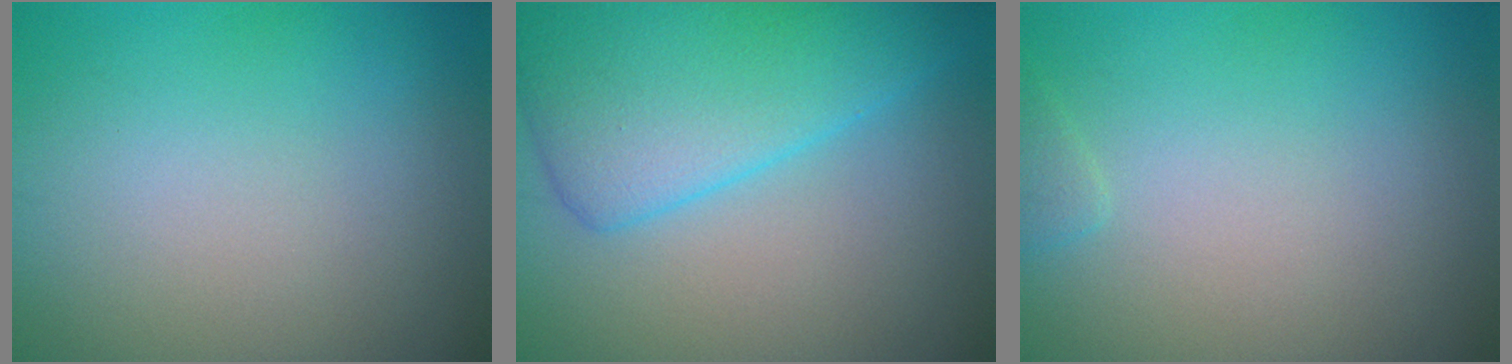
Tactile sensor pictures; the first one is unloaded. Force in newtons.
{"total": 7.5, "press": 7.5, "slide": 0.3}
{"total": 0.9, "press": 0.9, "slide": 0.1}